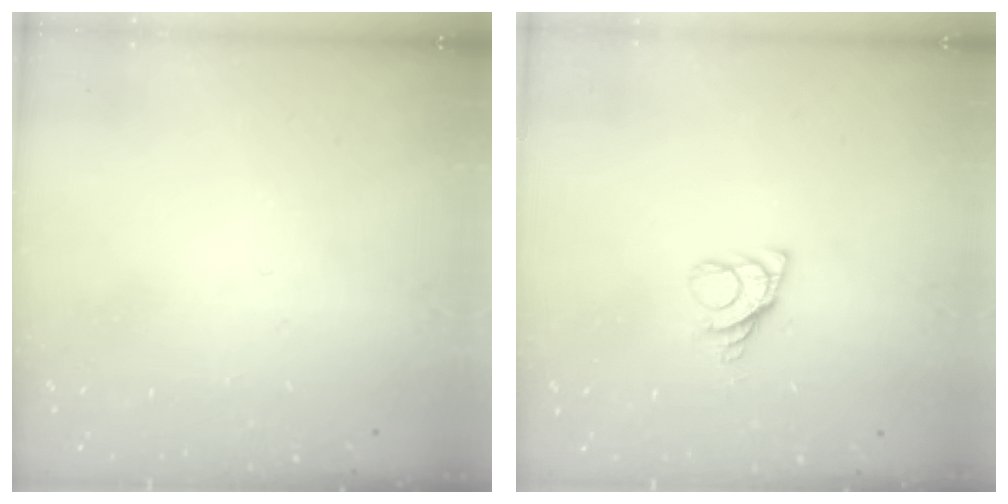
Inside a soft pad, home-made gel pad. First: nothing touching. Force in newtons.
{"total": 5.7, "press": 5.7, "slide": 0.7}